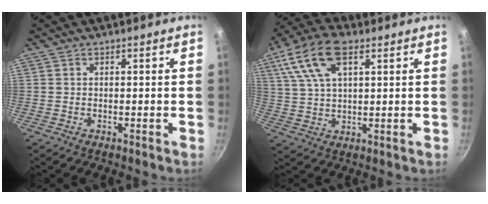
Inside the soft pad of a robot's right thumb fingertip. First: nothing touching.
{"total": 13.0, "force": [5.5, 6.4, 9.9], "torque": [-0.193, 0.007, 0.101]}